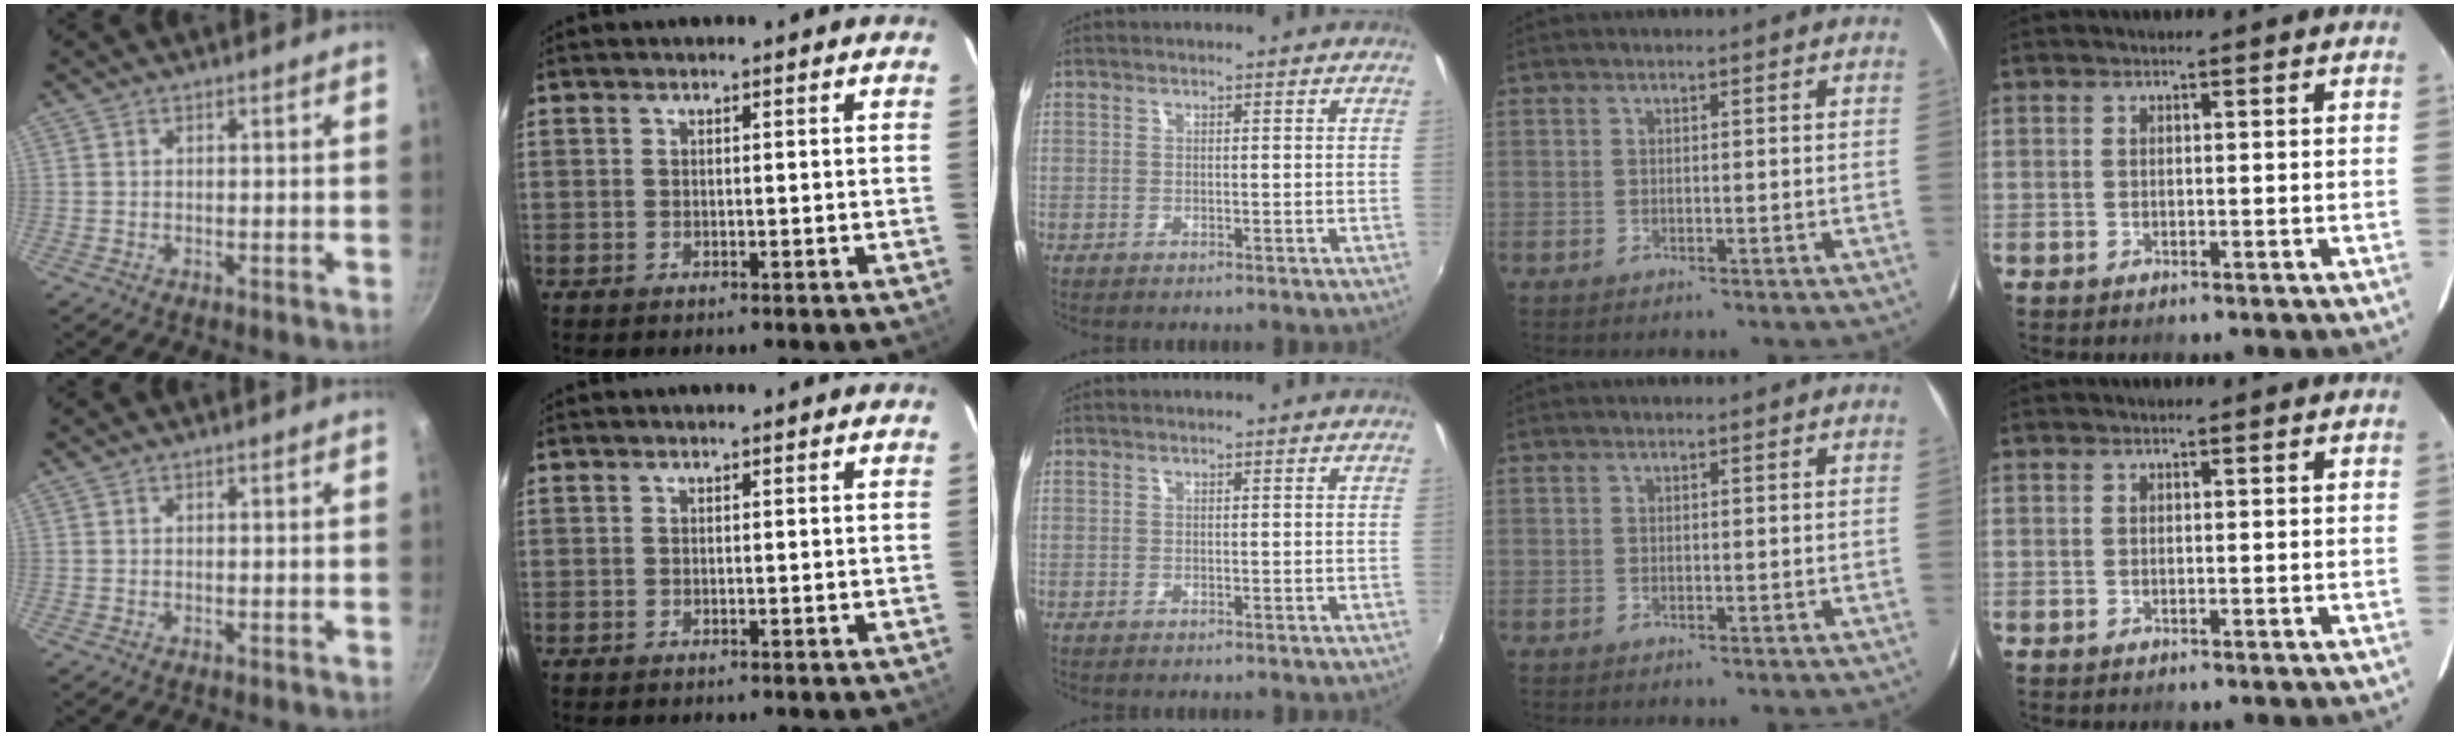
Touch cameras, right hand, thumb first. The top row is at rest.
{}